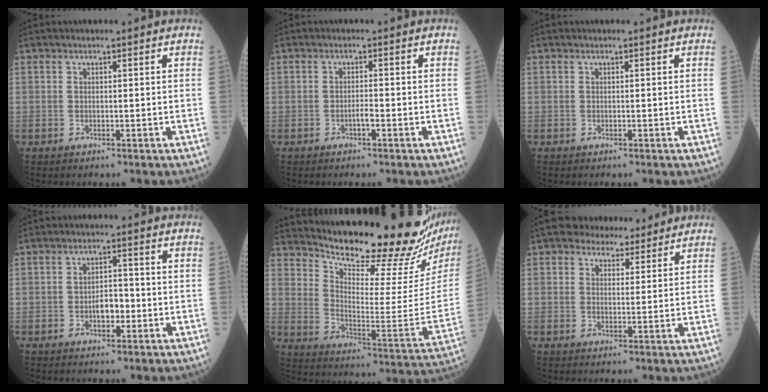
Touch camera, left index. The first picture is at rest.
{"total": 1.4, "force": [-1.1, 0.1, 0.9], "torque": [-0.018, -0.003, -0.019]}
{"total": 0.0}
{"total": 3.4, "force": [-1.5, 1.6, 2.7], "torque": [-0.044, 0.002, -0.025]}
{"total": 24.1, "force": [22.2, 0.9, 9.1], "torque": [-0.151, -0.120, 0.298]}
{"total": 6.5, "force": [5.4, 2.9, 2.1], "torque": [-0.026, 0.011, 0.077]}